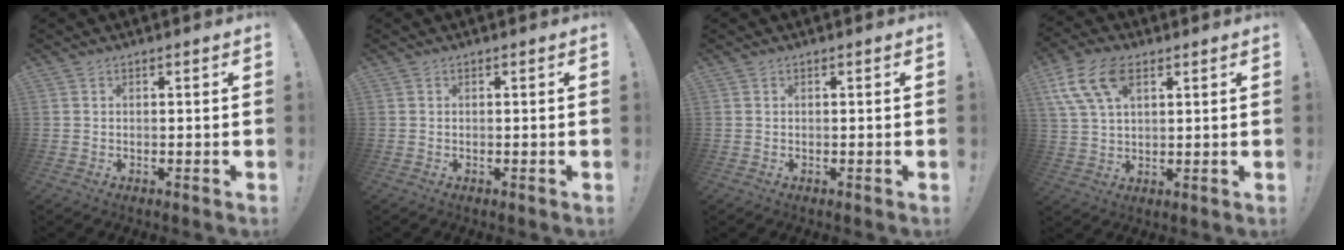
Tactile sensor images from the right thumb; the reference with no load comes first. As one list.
[{"total": 0.0}, {"total": 0.0}, {"total": 12.1, "force": [5.5, 6.9, 8.3], "torque": [-0.169, -0.006, 0.106]}]